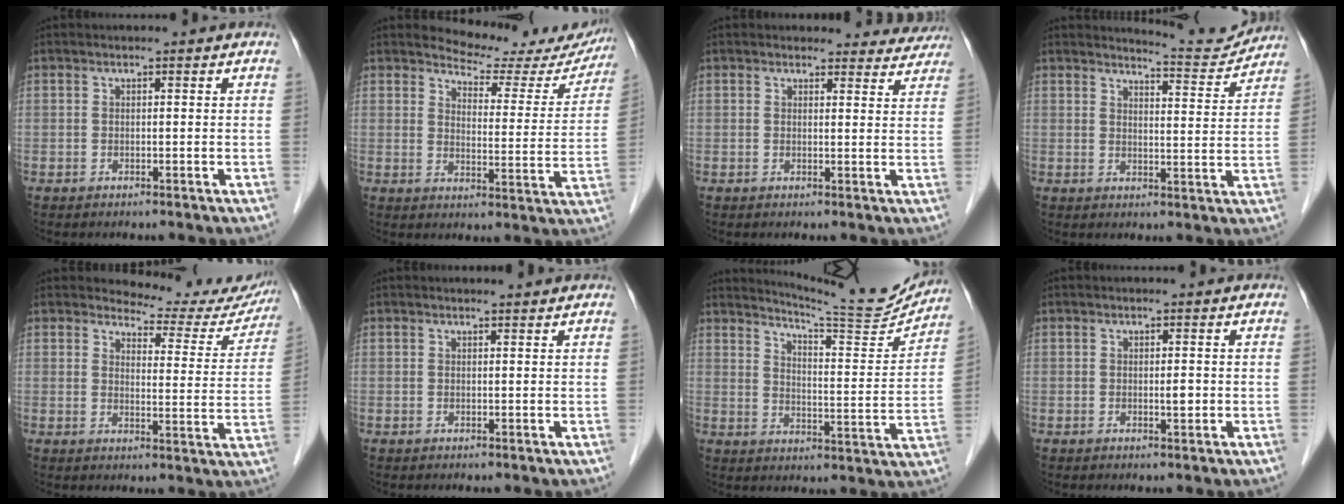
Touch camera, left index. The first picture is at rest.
{"total": 13.7, "force": [13.1, 3.4, 2.1], "torque": [-0.011, -0.038, 0.146]}
{"total": 7.6, "force": [7.2, 2.3, -0.2], "torque": [0.039, -0.009, 0.055]}
{"total": 6.6, "force": [6.6, -0.2, -0.5], "torque": [-0.004, -0.020, 0.085]}
{"total": 12.5, "force": [12.1, 3.0, 1.2], "torque": [0.004, -0.043, 0.127]}
{"total": 1.8, "force": [1.8, 0.0, 0.2], "torque": [-0.009, 0.003, 0.024]}
{"total": 14.1, "force": [13.8, -0.5, 2.8], "torque": [-0.047, -0.055, 0.184]}
{"total": 1.0, "force": [0.0, 0.2, 1.0], "torque": [-0.017, -0.002, 0.002]}